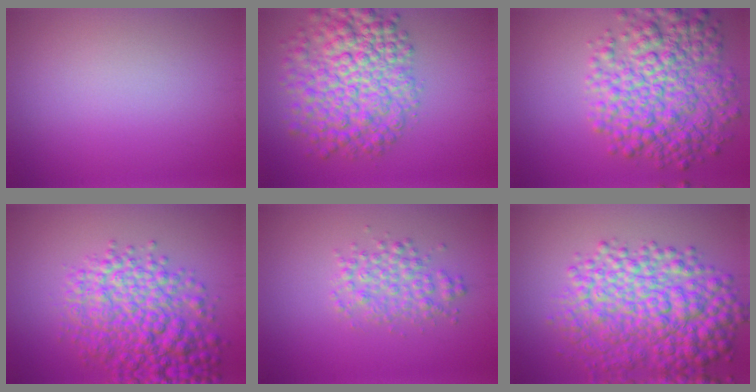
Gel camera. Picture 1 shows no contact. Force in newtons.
{"total": 8.9, "press": 8.9, "slide": 0.2}
{"total": 9.0, "press": 9.0, "slide": 0.2}
{"total": 8.2, "press": 8.2, "slide": 0.3}
{"total": 3.0, "press": 3.0, "slide": 0.1}
{"total": 9.9, "press": 9.9, "slide": 0.1}